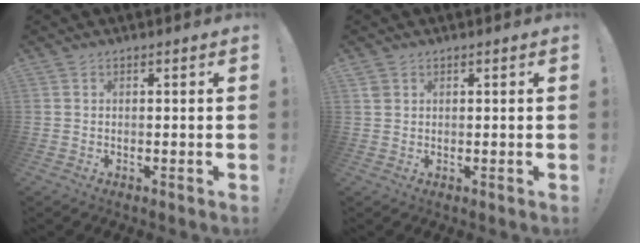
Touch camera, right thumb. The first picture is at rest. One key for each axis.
{"total": 1.8, "fx": 1.0, "fy": 1.3, "fz": 0.7, "tx": -0.012, "ty": 0.003, "tz": 0.020}